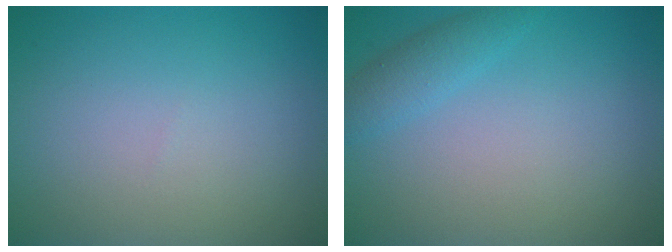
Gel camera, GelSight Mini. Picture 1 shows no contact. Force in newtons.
{"total": 1.9, "press": 1.9, "slide": 0.1}